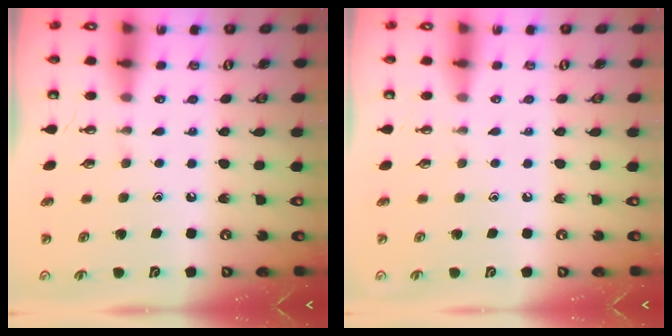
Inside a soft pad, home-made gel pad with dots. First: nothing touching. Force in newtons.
{"total": 0.0}